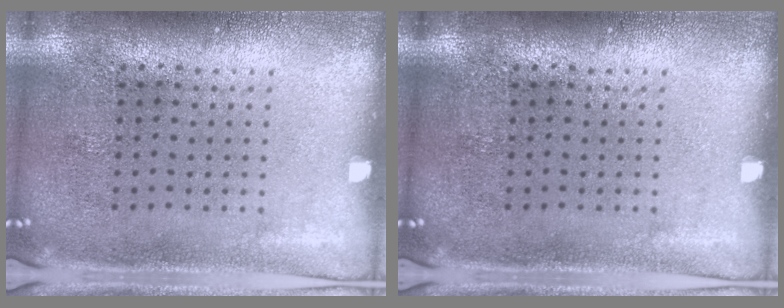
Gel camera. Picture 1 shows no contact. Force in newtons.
{"total": 0.0}